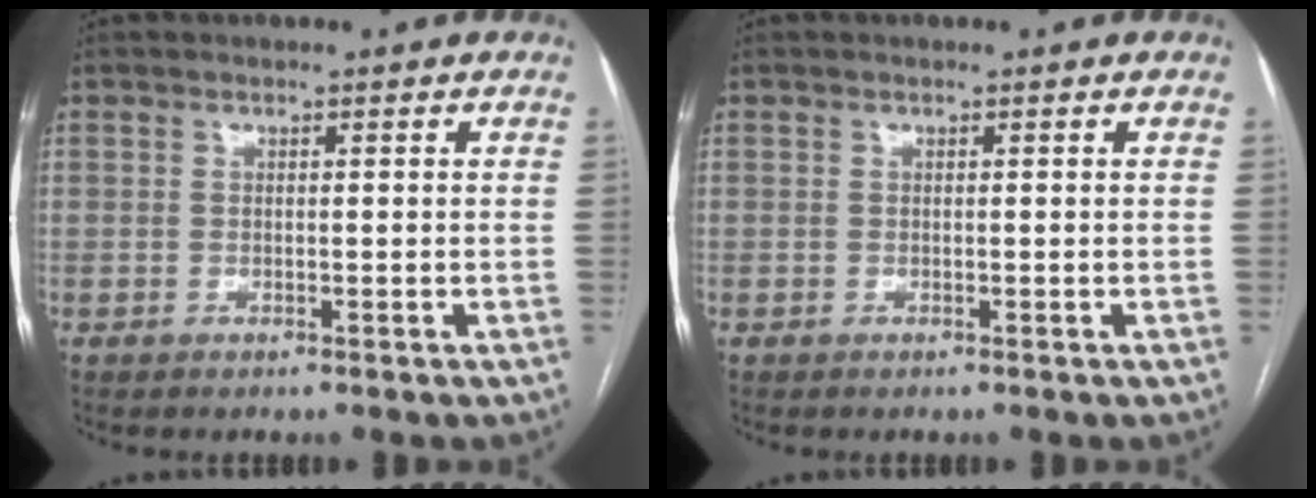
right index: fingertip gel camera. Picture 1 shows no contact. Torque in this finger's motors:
{"motor_torque": [0.00, 0.00, 0.00, 0.00]}